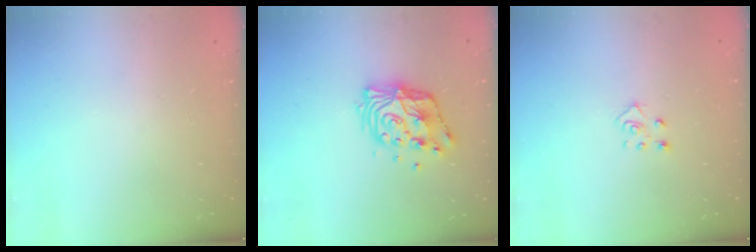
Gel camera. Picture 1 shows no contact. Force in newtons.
{"total": 12.3, "press": 12.3, "slide": 1.1}
{"total": 4.5, "press": 4.5, "slide": 0.4}